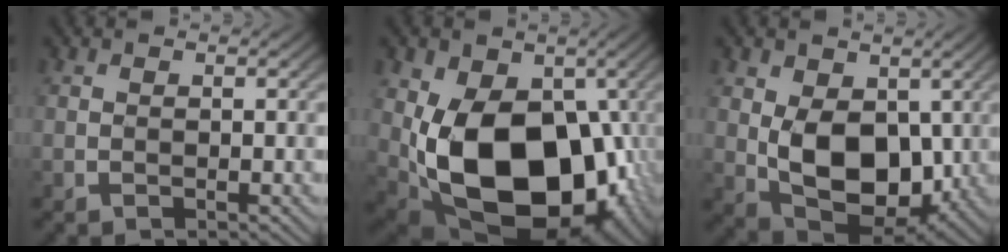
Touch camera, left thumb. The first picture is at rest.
{"total": 18.6, "force": [-2.6, 12.5, 13.5], "torque": [-0.230, -0.060, -0.028]}
{"total": 10.6, "force": [-0.2, 7.1, 7.9], "torque": [-0.171, -0.006, -0.005]}